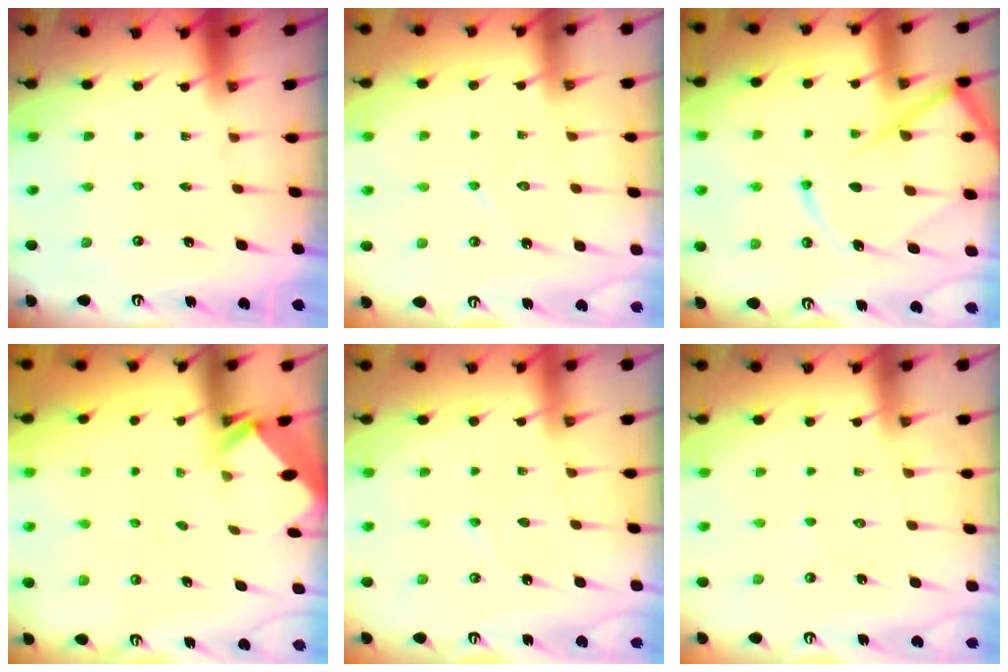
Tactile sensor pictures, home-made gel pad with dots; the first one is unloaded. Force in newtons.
{"total": 5.3, "press": 5.3, "slide": 0.3}
{"total": 16.4, "press": 16.4, "slide": 1.6}
{"total": 2.5, "press": 2.5, "slide": 0.2}
{"total": 2.4, "press": 2.4, "slide": 0.4}
{"total": 5.9, "press": 5.8, "slide": 0.7}